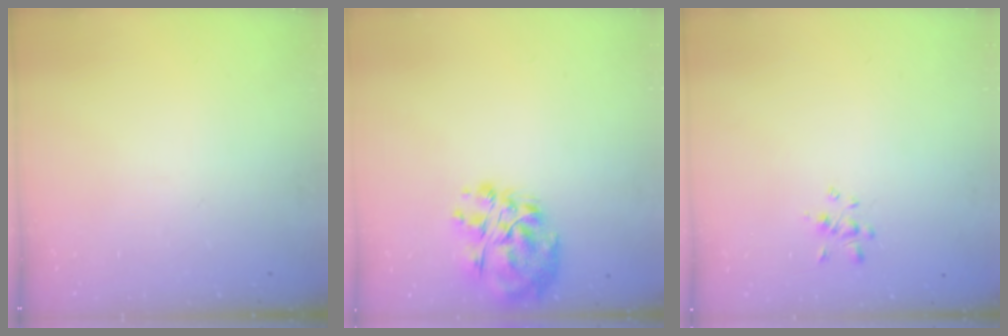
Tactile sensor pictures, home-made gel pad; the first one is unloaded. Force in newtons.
{"total": 12.2, "press": 11.9, "slide": 2.6}
{"total": 1.9, "press": 1.8, "slide": 0.7}